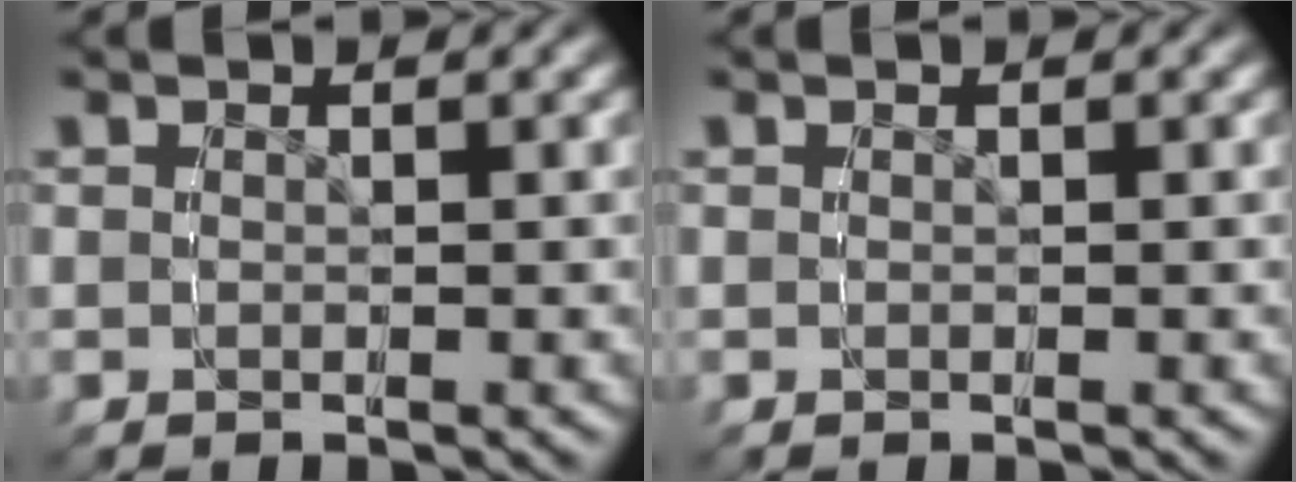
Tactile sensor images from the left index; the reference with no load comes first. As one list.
[{"total": 0.0}]